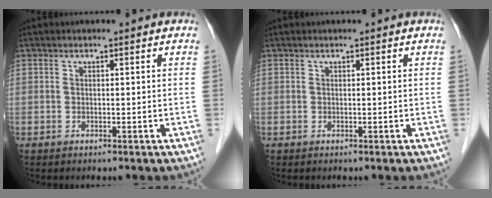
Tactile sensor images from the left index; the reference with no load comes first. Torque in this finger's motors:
{"motor_torque": [0.01, -0.01, -0.07, -0.01]}